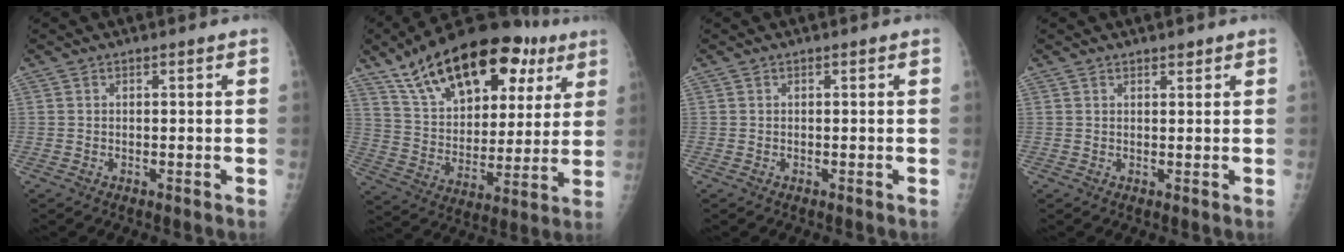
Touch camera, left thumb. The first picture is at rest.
{"total": 26.9, "force": [14.7, 13.9, 17.6], "torque": [-0.246, -0.011, 0.241]}
{"total": 0.0}
{"total": 1.2, "force": [0.9, 0.5, 0.5], "torque": [-0.003, -0.006, 0.013]}